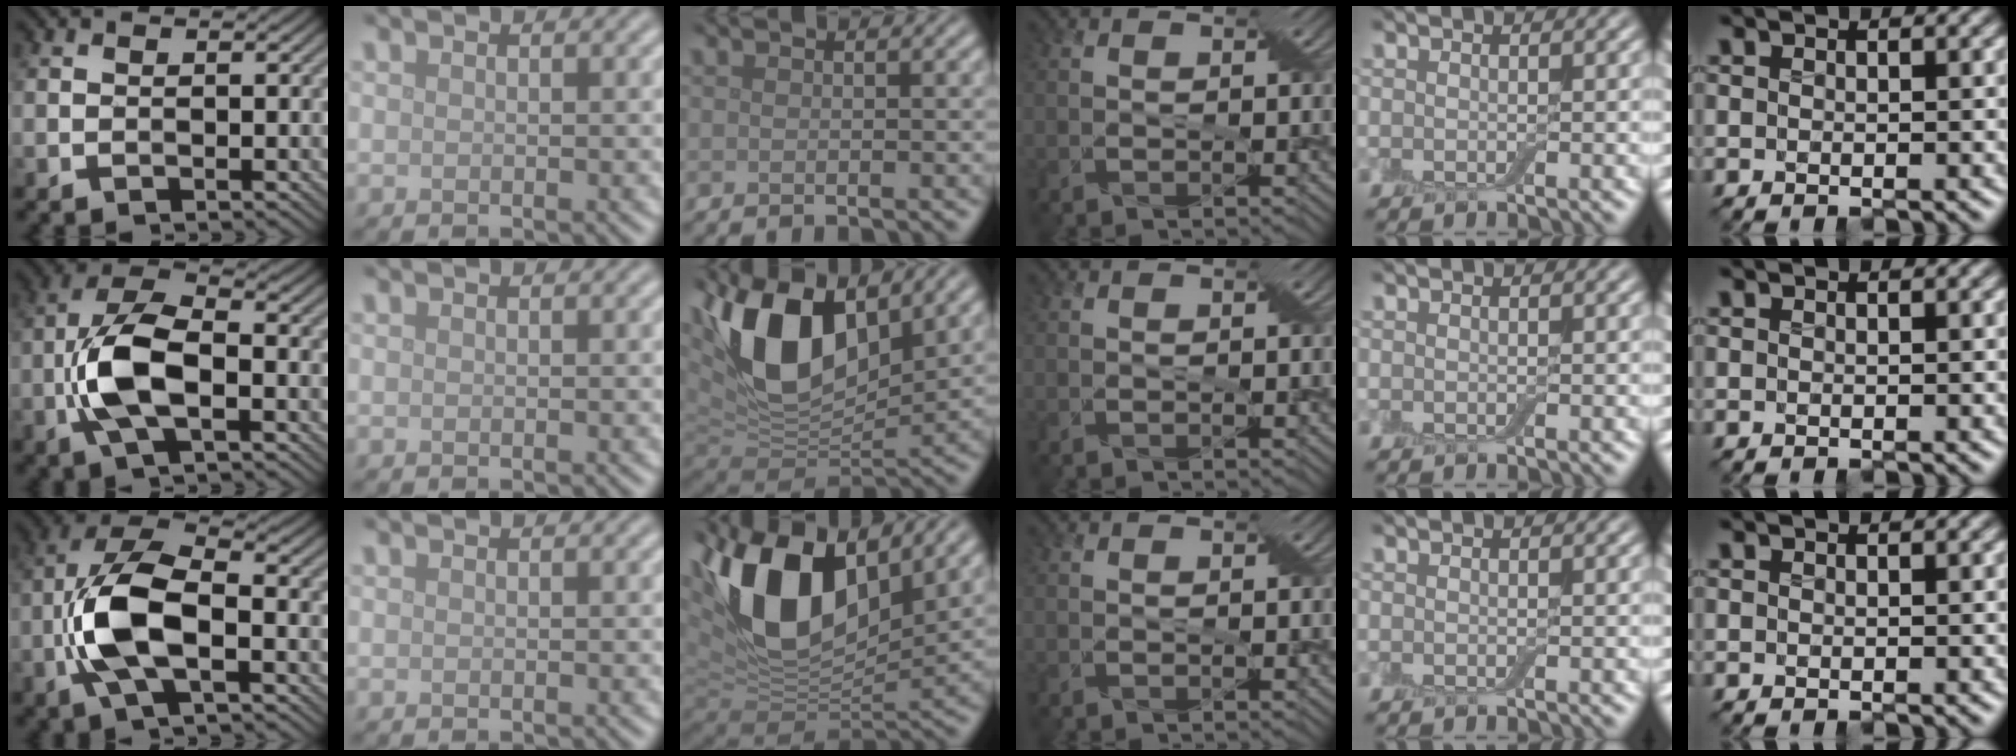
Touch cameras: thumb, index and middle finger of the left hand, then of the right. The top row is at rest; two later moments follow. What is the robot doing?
{"motion": "cut", "object": "cling film"}